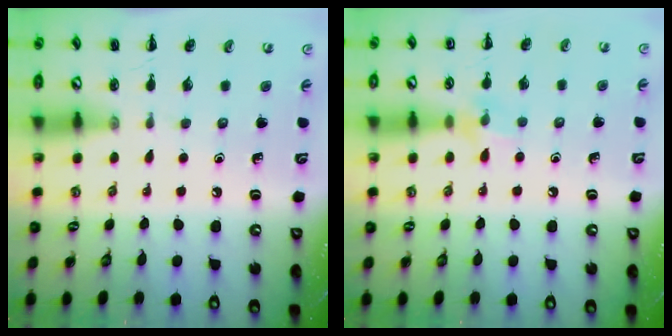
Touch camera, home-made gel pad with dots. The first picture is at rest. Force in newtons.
{"total": 6.8, "press": 6.6, "slide": 1.6}